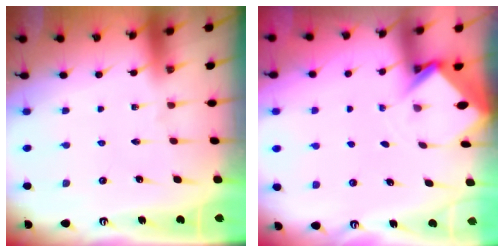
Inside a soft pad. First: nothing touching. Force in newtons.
{"total": 2.9, "press": 2.9, "slide": 0.2}